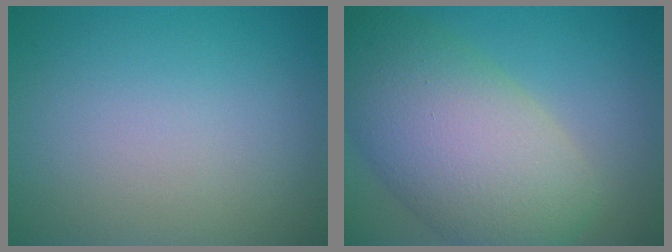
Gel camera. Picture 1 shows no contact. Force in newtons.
{"total": 10.8, "press": 10.8, "slide": 0.7}